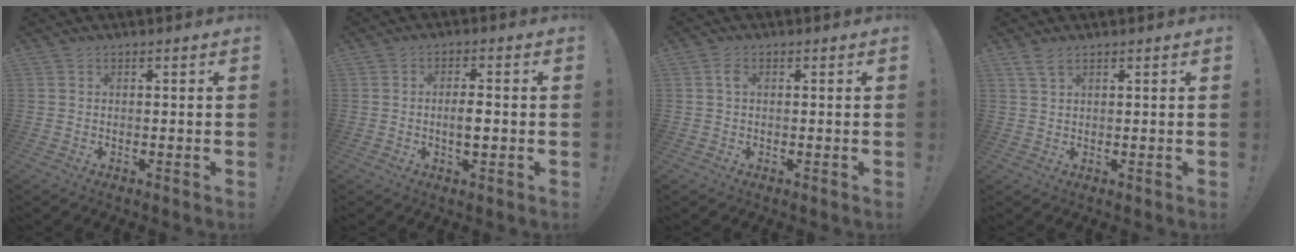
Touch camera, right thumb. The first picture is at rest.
{"total": 4.2, "force": [-0.7, 1.4, 3.9], "torque": [-0.060, -0.003, -0.018]}
{"total": 1.9, "force": [0.4, 1.1, 1.5], "torque": [-0.037, 0.008, 0.007]}
{"total": 3.0, "force": [2.0, 1.2, 1.9], "torque": [-0.035, -0.003, 0.037]}